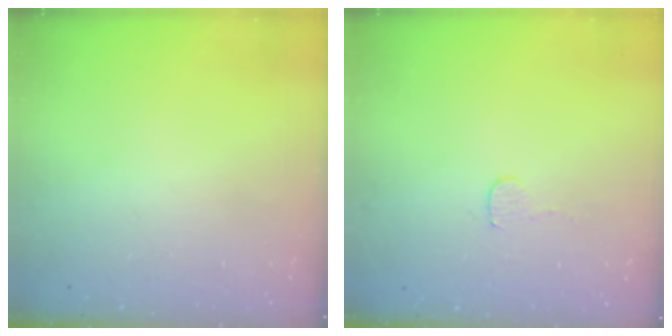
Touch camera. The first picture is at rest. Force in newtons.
{"total": 4.1, "press": 4.1, "slide": 0.3}